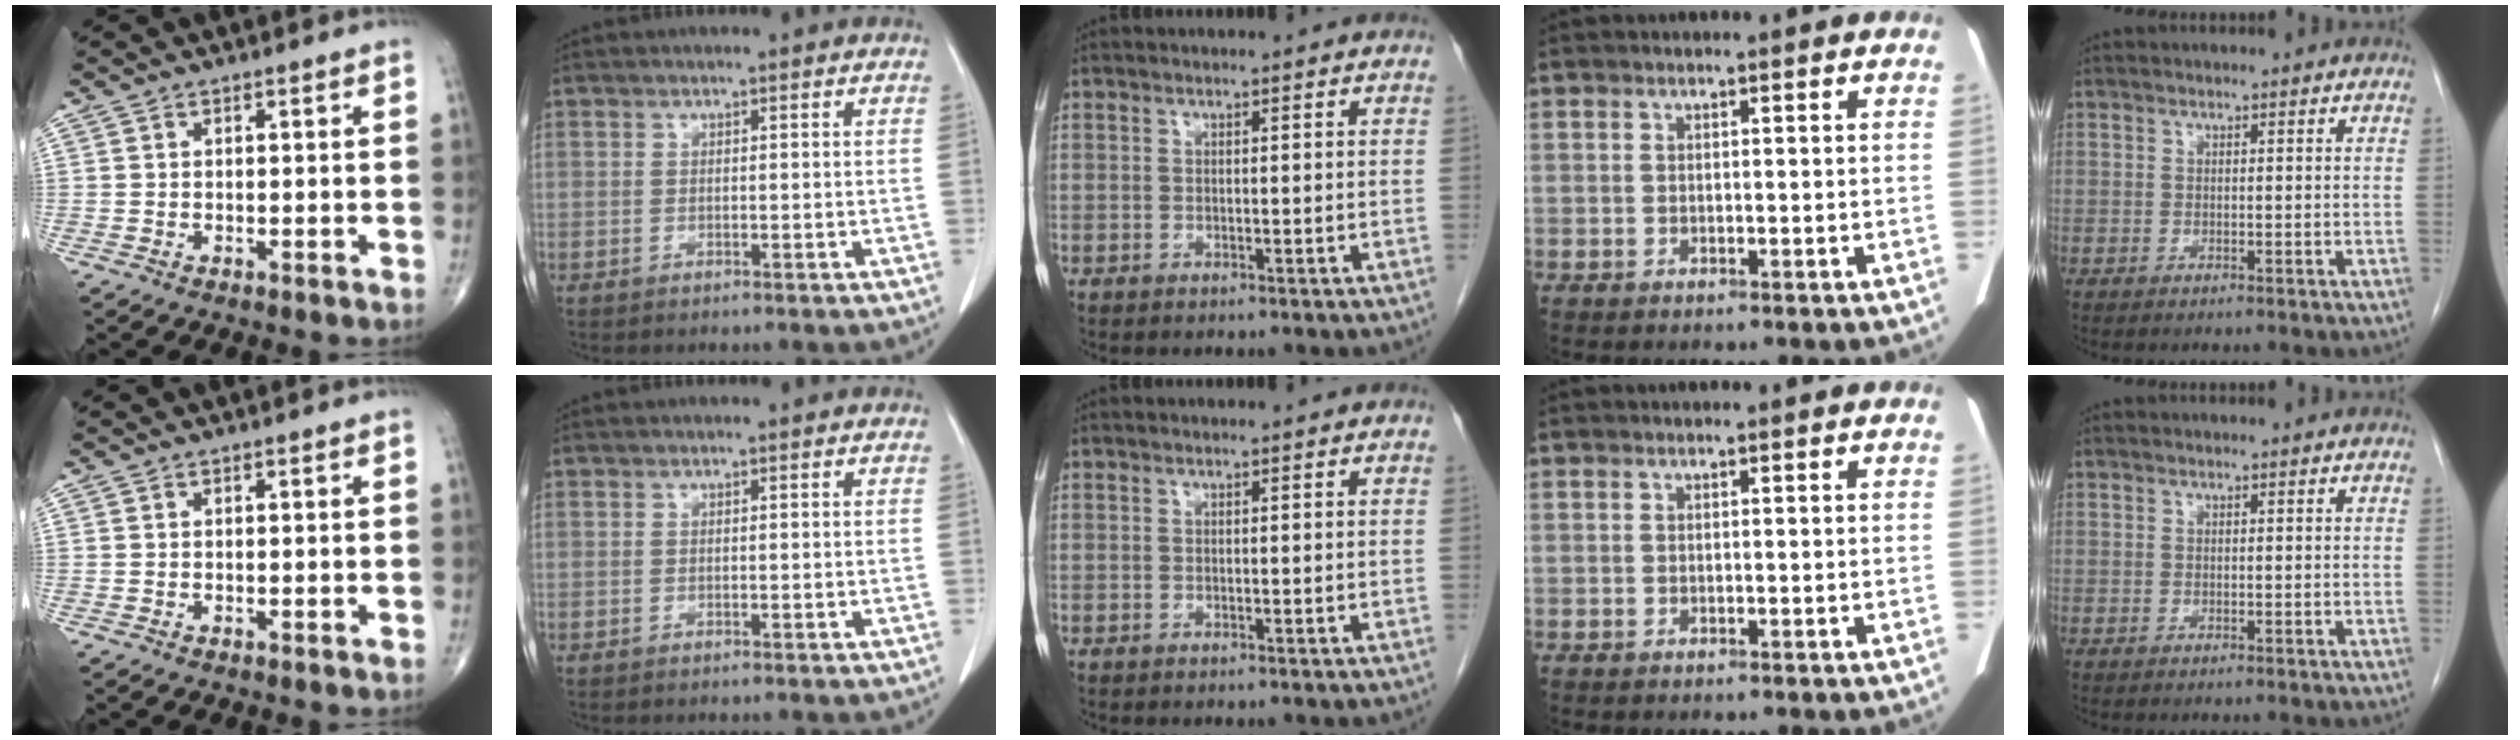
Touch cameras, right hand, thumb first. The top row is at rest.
{}